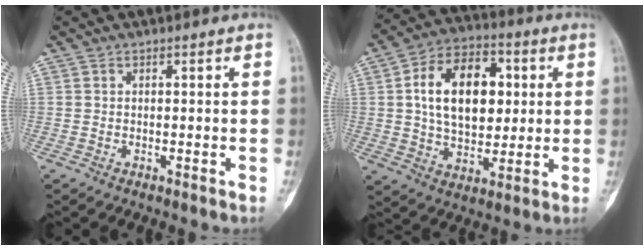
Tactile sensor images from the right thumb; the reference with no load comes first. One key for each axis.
{"total": 17.1, "fx": 3.0, "fy": 10.9, "fz": 12.8, "tx": -0.175, "ty": 0.005, "tz": 0.049}